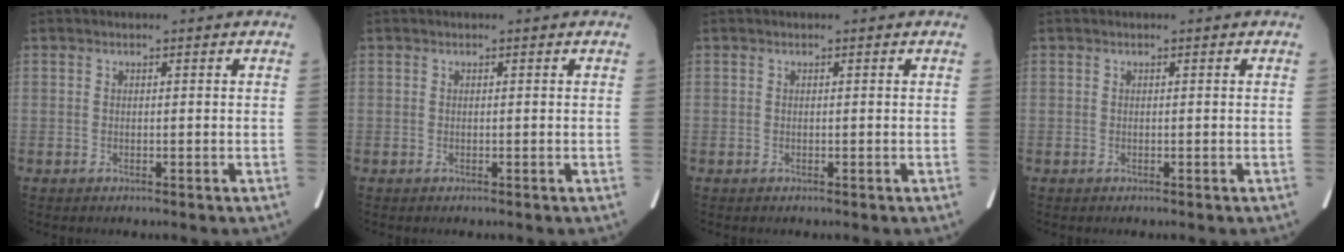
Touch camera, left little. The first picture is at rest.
{"total": 0.0}
{"total": 0.0}
{"total": 0.0}